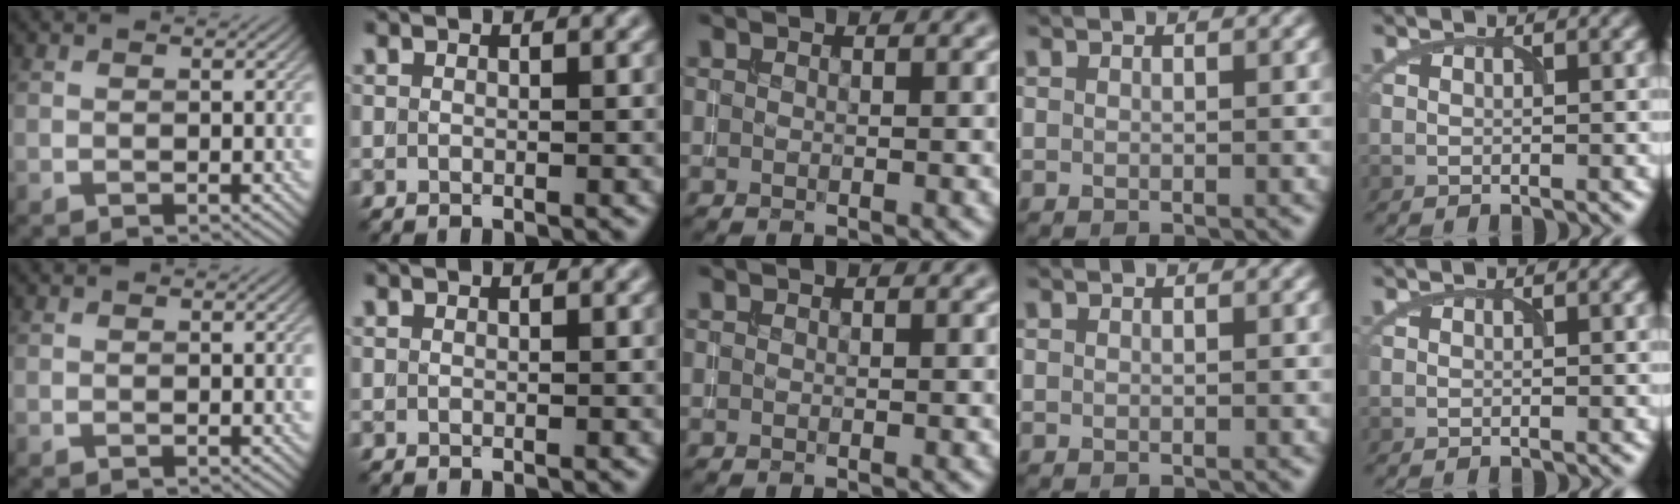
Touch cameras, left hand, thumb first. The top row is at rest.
{}